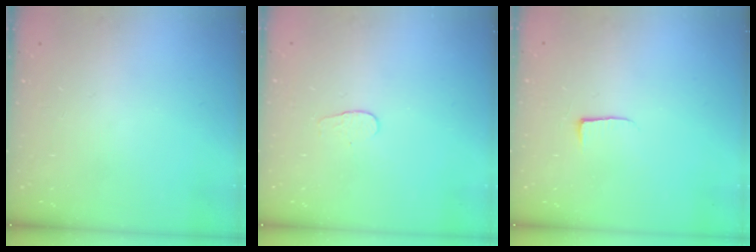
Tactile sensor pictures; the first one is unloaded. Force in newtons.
{"total": 3.3, "press": 3.3, "slide": 0.3}
{"total": 3.9, "press": 3.9, "slide": 0.5}